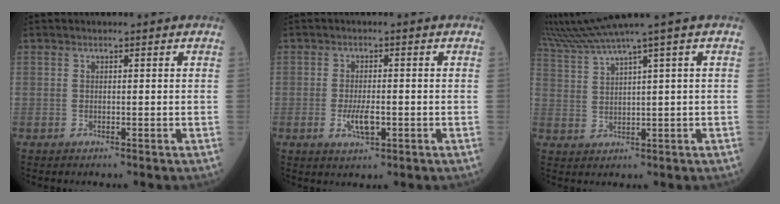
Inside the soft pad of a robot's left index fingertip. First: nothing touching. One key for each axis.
{"total": 3.5, "fx": -1.0, "fy": 1.0, "fz": 3.2, "tx": -0.064, "ty": -0.003, "tz": -0.014}
{"total": 7.2, "fx": 5.8, "fy": -2.6, "fz": 3.3, "tx": -0.070, "ty": 0.010, "tz": 0.117}